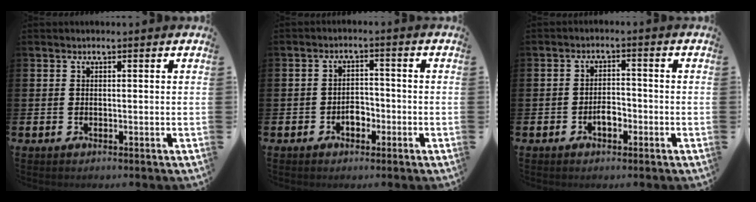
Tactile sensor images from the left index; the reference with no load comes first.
{"total": 2.5, "force": [-1.3, 0.6, 2.0], "torque": [-0.042, 0.006, -0.023]}
{"total": 2.4, "force": [-1.1, 1.3, 1.7], "torque": [-0.031, 0.004, -0.023]}